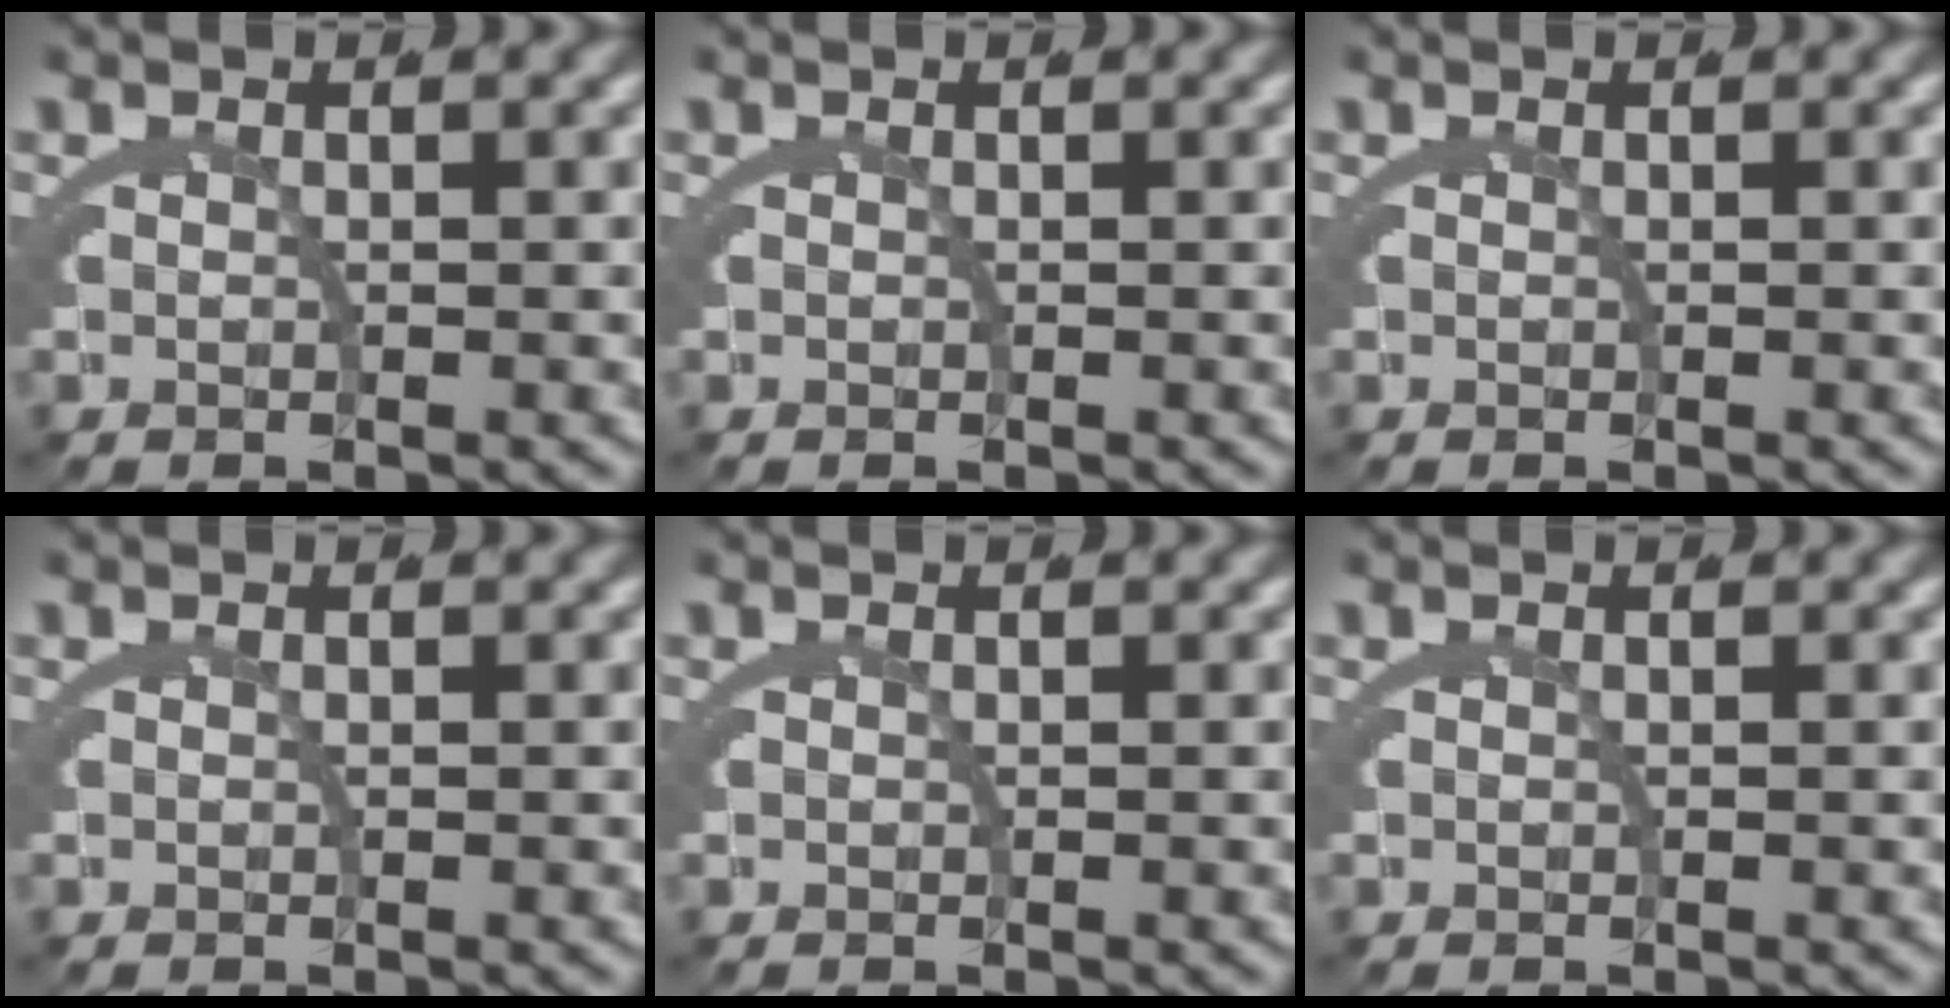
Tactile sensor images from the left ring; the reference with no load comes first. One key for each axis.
{"total": 0.0}
{"total": 0.0}
{"total": 0.0}
{"total": 0.0}
{"total": 0.0}